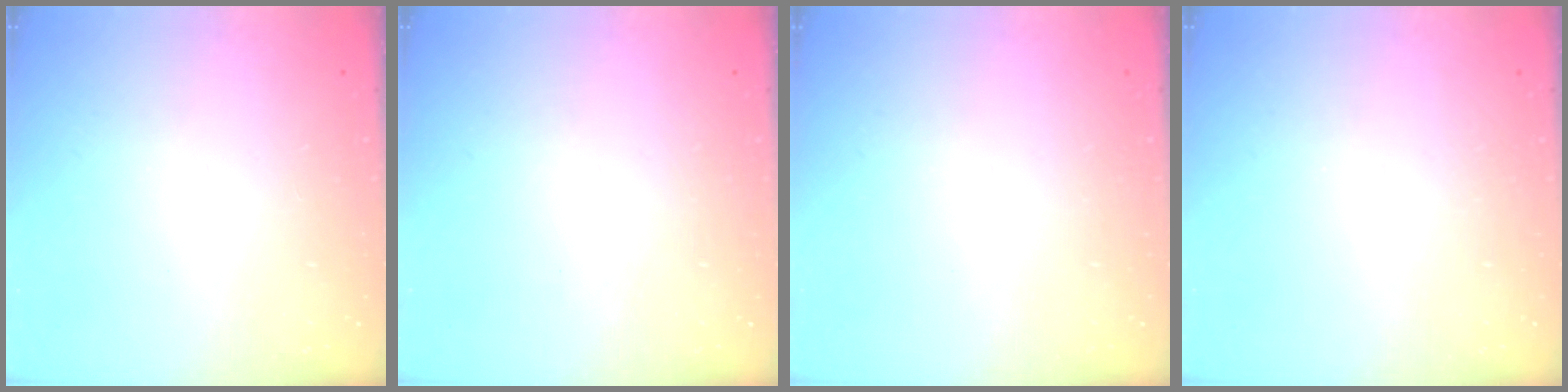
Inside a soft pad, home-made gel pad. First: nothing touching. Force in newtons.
{"total": 0.0}
{"total": 0.0}
{"total": 0.0}